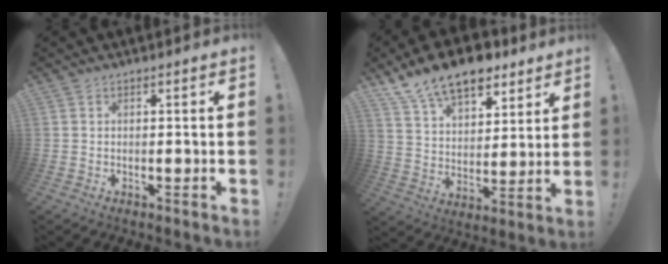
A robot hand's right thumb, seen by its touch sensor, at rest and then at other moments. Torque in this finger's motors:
{"motor_torque": [1.48, 2.44, 0.89, 0.89, 0.07]}